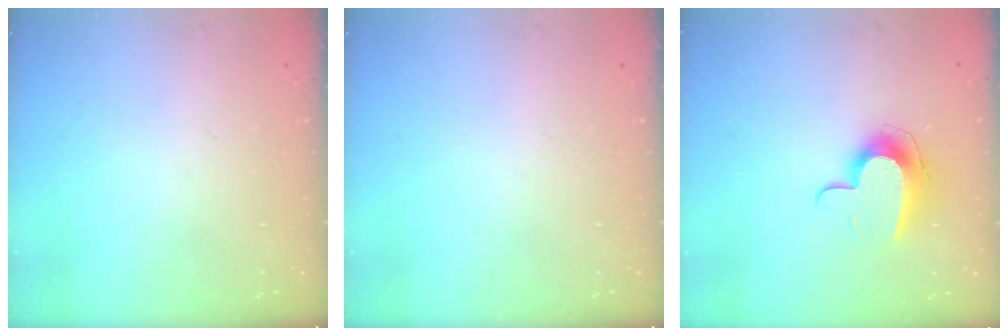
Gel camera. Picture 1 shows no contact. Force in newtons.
{"total": 0.0}
{"total": 10.8, "press": 10.8, "slide": 0.6}